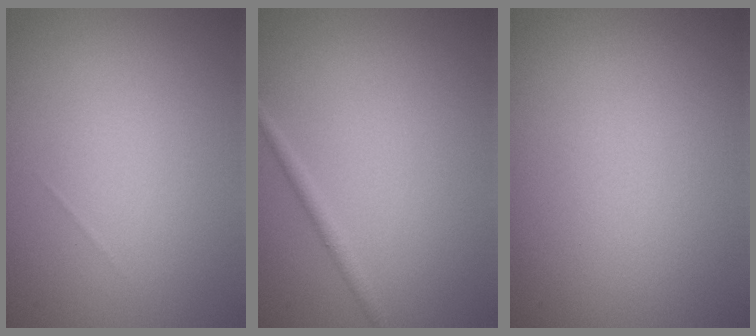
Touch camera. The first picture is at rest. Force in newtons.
{"total": 1.1, "press": 1.0, "slide": 0.1}
{"total": 0.0}